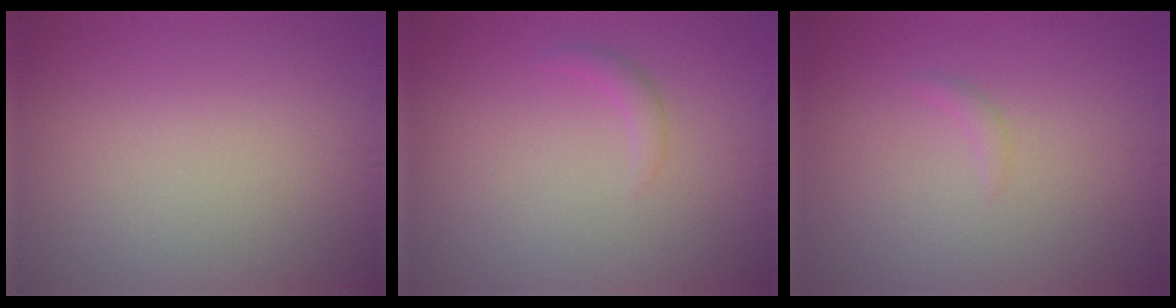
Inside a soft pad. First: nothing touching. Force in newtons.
{"total": 1.0, "press": 1.0, "slide": 0.1}
{"total": 0.7, "press": 0.7, "slide": 0.1}